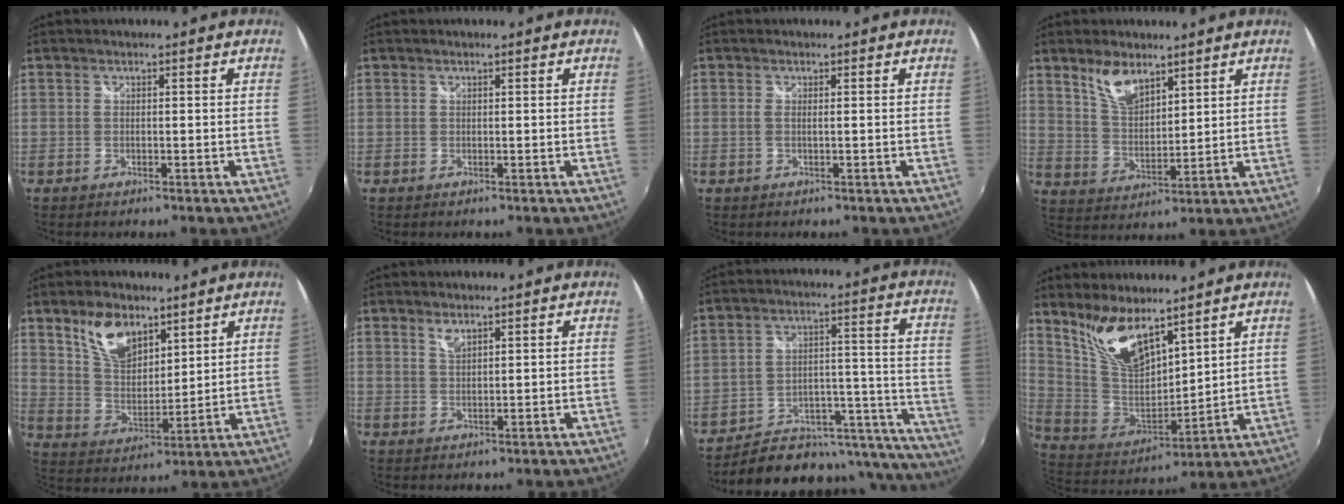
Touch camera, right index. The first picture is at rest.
{"total": 0.0}
{"total": 1.0, "force": [-0.1, -0.2, 0.9], "torque": [-0.019, -0.002, -0.003]}
{"total": 6.8, "force": [4.9, 2.7, 4.0], "torque": [-0.070, 0.004, 0.097]}
{"total": 10.9, "force": [7.0, 5.6, 6.2], "torque": [-0.113, 0.011, 0.137]}
{"total": 2.2, "force": [1.7, 0.6, 1.3], "torque": [-0.023, 0.000, 0.030]}
{"total": 21.0, "force": [-15.9, 10.1, 9.1], "torque": [-0.119, 0.041, -0.192]}
{"total": 14.2, "force": [9.9, 5.3, 8.7], "torque": [-0.169, -0.007, 0.209]}